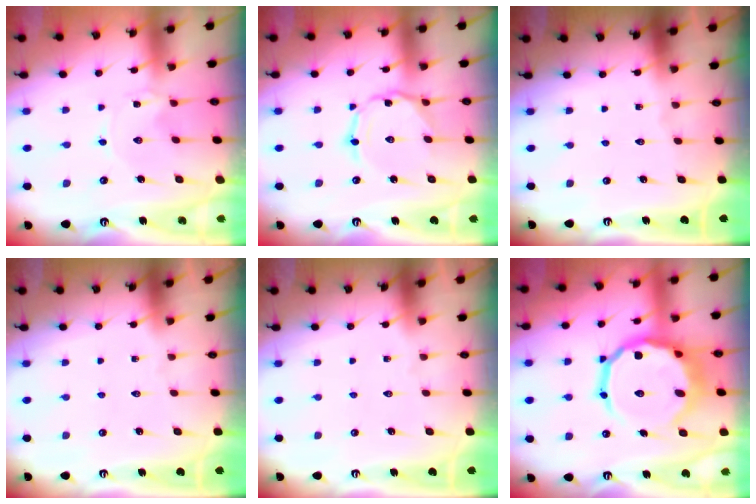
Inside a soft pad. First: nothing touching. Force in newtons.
{"total": 3.2, "press": 3.2, "slide": 0.3}
{"total": 0.0}
{"total": 0.0}
{"total": 0.0}
{"total": 17.0, "press": 16.7, "slide": 3.1}